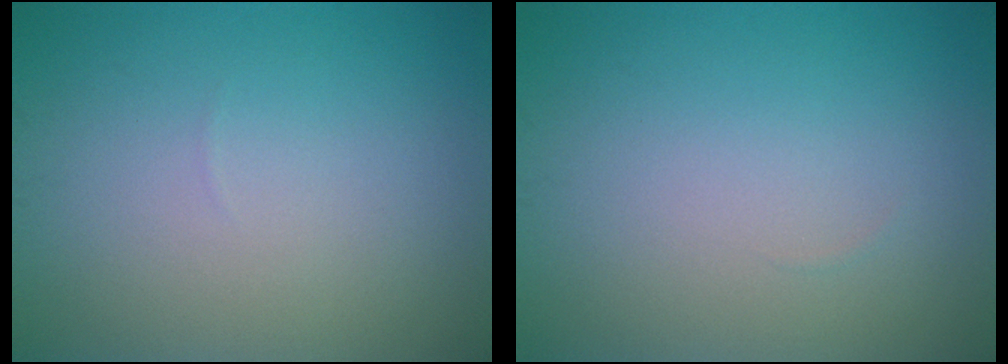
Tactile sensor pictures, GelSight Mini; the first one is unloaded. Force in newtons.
{"total": 0.0}